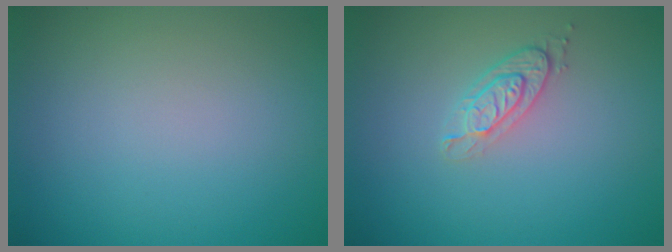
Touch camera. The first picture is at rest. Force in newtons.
{"total": 2.1, "press": 1.8, "slide": 1.1}